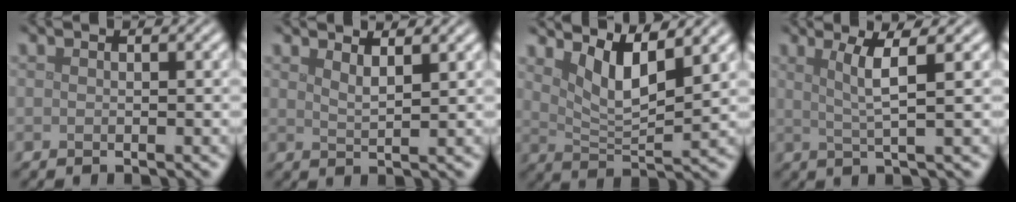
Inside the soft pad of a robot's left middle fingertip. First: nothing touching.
{"total": 1.9, "force": [1.5, 0.4, 1.0], "torque": [-0.007, 0.000, 0.023]}
{"total": 4.7, "force": [2.8, 1.2, 3.5], "torque": [-0.072, -0.009, 0.055]}
{"total": 3.2, "force": [1.2, 0.4, 3.0], "torque": [-0.051, 0.000, 0.024]}